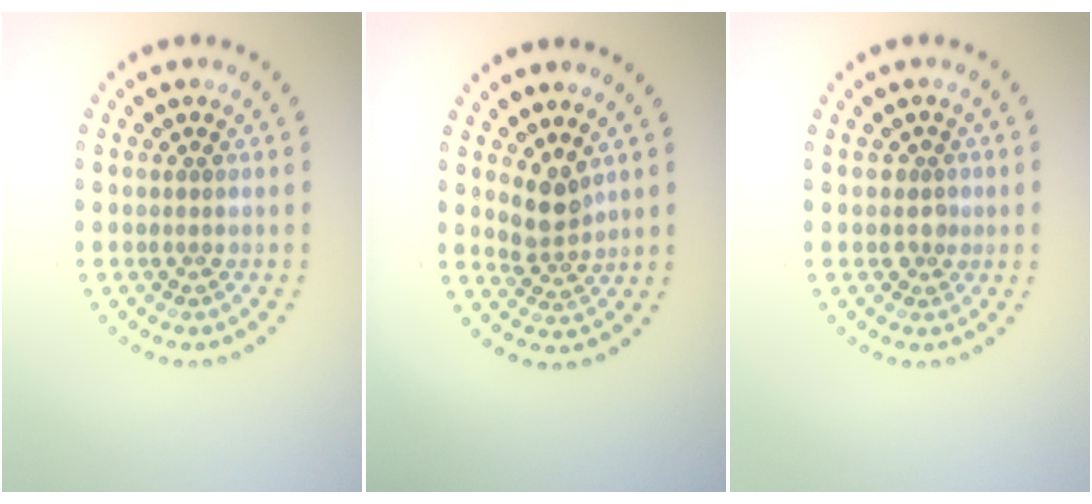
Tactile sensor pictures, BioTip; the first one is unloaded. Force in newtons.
{"total": 2.4, "press": 1.8, "slide": 1.6}
{"total": 1.5, "press": 1.1, "slide": 1.0}